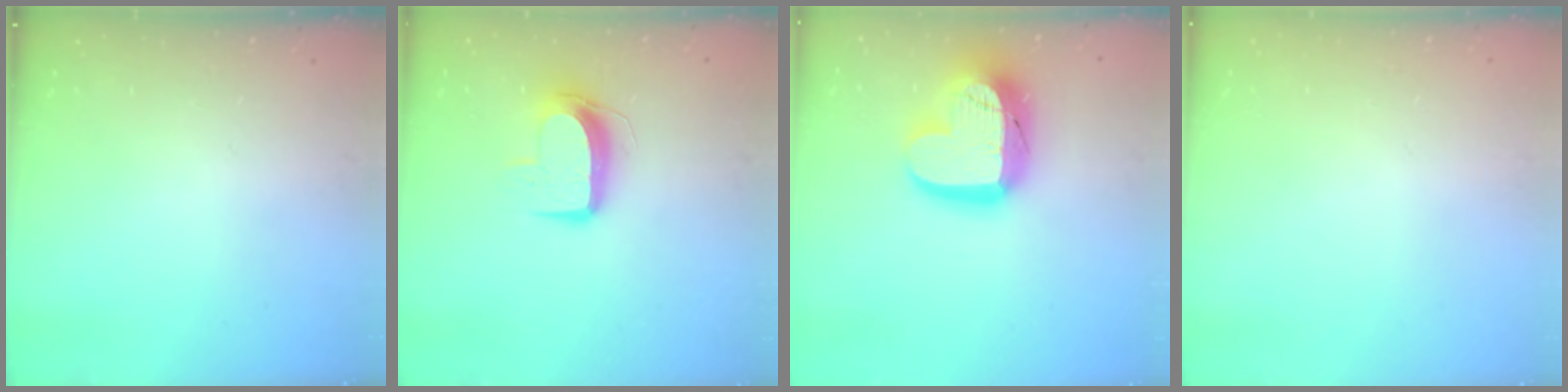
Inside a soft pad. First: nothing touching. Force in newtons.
{"total": 9.7, "press": 9.7, "slide": 0.4}
{"total": 19.0, "press": 19.0, "slide": 1.6}
{"total": 0.0}